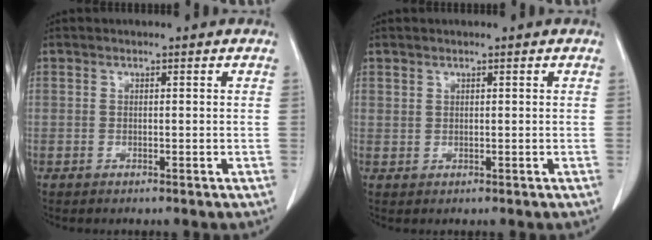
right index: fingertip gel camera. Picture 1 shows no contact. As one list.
[{"total": 0.8, "force": [0.7, 0.3, 0.0], "torque": [0.007, 0.000, 0.015]}]